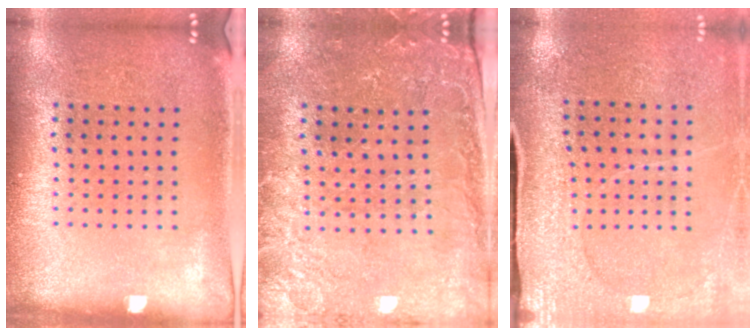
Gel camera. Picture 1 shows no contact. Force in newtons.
{"total": 0.6, "press": 0.4, "slide": 0.4}
{"total": 2.9, "press": 2.9, "slide": 0.4}